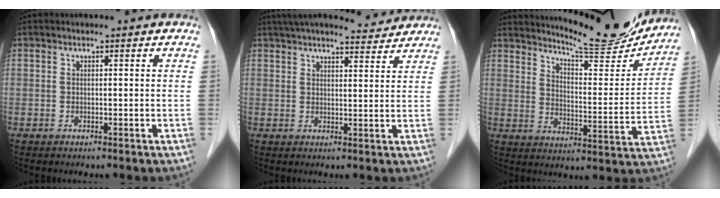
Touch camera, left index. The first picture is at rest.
{"total": 11.5, "force": [10.6, 1.6, 4.2], "torque": [-0.063, 0.016, 0.142]}
{"total": 15.4, "force": [14.7, 0.9, 4.6], "torque": [-0.074, -0.040, 0.199]}